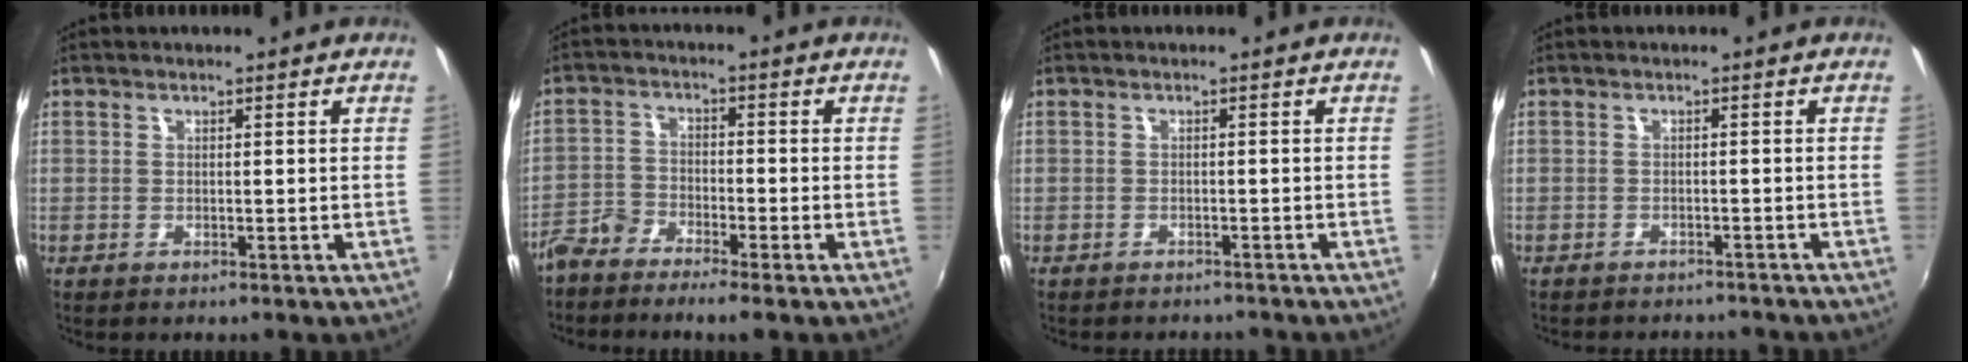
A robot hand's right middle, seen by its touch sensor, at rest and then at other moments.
{"total": 4.5, "force": [-4.0, 1.0, 2.0], "torque": [-0.057, 0.003, -0.084]}
{"total": 3.5, "force": [-3.2, 1.3, 0.9], "torque": [-0.026, -0.004, -0.044]}
{"total": 6.0, "force": [-5.5, 1.9, 1.7], "torque": [-0.044, -0.007, -0.072]}